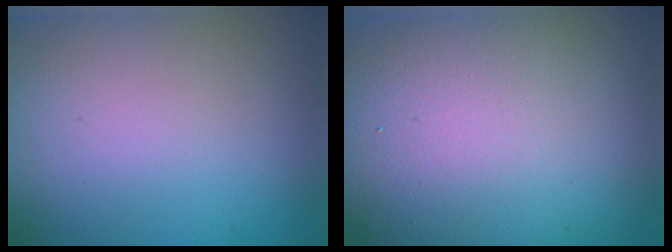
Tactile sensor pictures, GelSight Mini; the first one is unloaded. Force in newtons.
{"total": 15.2, "press": 15.2, "slide": 0.8}